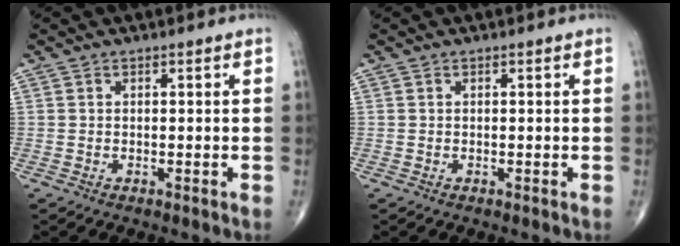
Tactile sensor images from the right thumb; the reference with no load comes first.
{"total": 0.0}